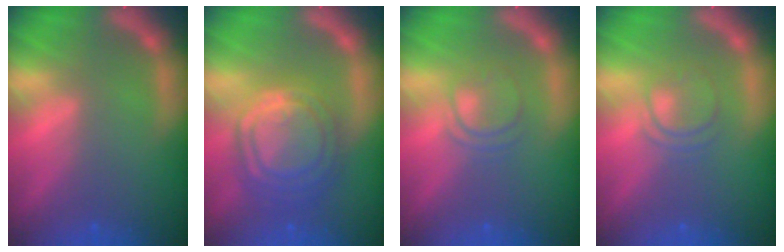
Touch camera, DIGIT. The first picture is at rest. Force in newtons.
{"total": 10.0}
{"total": 3.0}
{"total": 3.0}